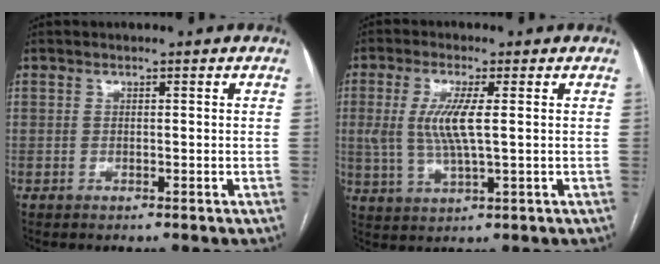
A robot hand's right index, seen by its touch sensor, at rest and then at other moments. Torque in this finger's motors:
{"motor_torque": [0.34, 0.03, 0.28, 0.12]}